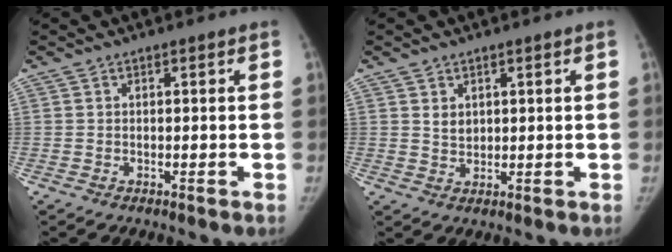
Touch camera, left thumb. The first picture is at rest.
{"total": 2.4, "force": [1.1, 1.7, 1.2], "torque": [-0.011, -0.009, 0.024]}